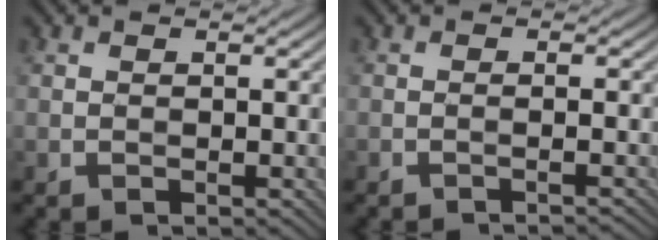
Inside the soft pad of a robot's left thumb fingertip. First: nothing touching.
{"total": 1.3, "force": [-0.7, 0.1, 1.0], "torque": [-0.008, 0.006, -0.024]}